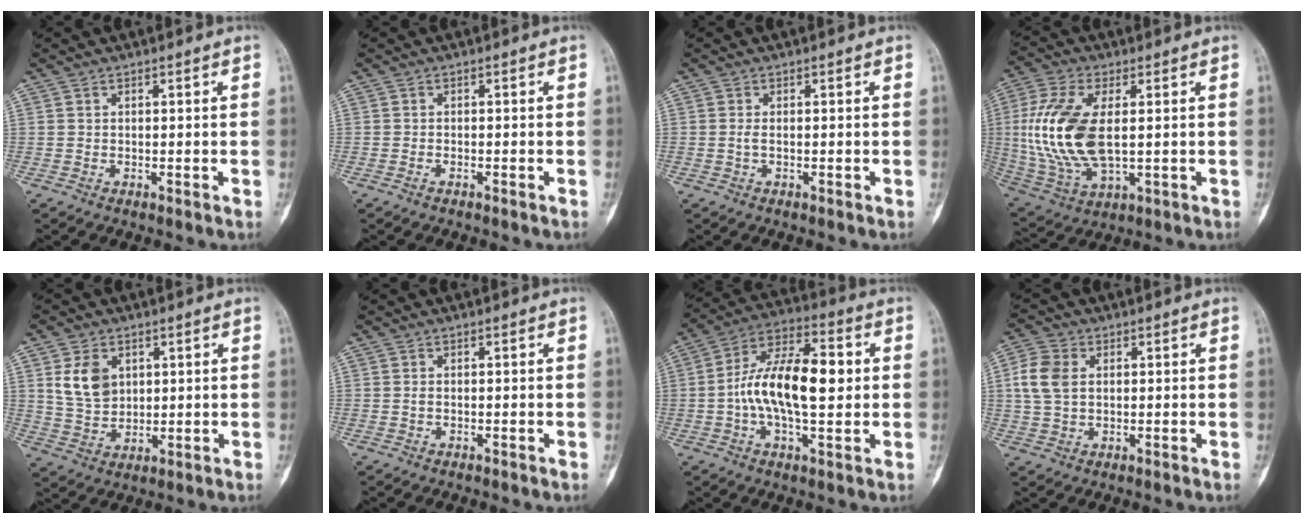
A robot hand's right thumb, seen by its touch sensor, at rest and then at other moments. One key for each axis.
{"total": 0.6, "fx": -0.5, "fy": 0.2, "fz": 0.4, "tx": -0.014, "ty": 0.005, "tz": -0.008}
{"total": 0.8, "fx": -0.1, "fy": 0.3, "fz": 0.8, "tx": -0.021, "ty": -0.002, "tz": -0.001}
{"total": 17.0, "fx": 1.2, "fy": 8.5, "fz": 14.7, "tx": -0.319, "ty": -0.008, "tz": 0.030}
{"total": 7.7, "fx": 2.6, "fy": 5.5, "fz": 4.6, "tx": -0.065, "ty": -0.014, "tz": 0.058}
{"total": 0.6, "fx": -0.1, "fy": 0.4, "fz": 0.5, "tx": -0.013, "ty": 0.000, "tz": 0.000}
{"total": 16.4, "fx": 0.4, "fy": 7.4, "fz": 14.7, "tx": -0.252, "ty": 0.026, "tz": -0.001}
{"total": 6.9, "fx": 1.2, "fy": 4.9, "fz": 4.8, "tx": -0.100, "ty": 0.009, "tz": 0.023}